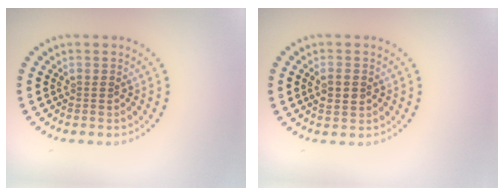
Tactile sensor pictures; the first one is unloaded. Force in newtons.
{"total": 1.9, "press": 1.9, "slide": 0.4}